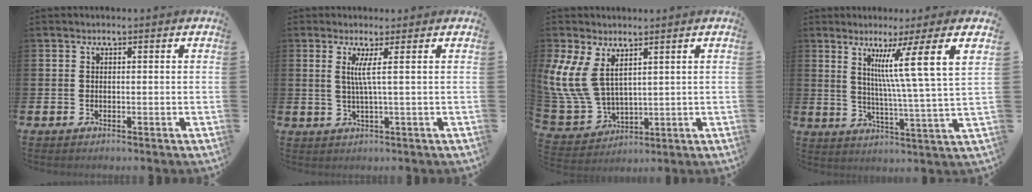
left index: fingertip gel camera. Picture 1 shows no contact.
{"total": 3.0, "force": [0.8, -0.9, 2.8], "torque": [-0.062, -0.008, 0.012]}
{"total": 8.6, "force": [4.3, 5.2, 5.4], "torque": [-0.151, -0.013, 0.080]}
{"total": 9.5, "force": [4.9, -0.9, 8.0], "torque": [-0.150, -0.032, 0.071]}